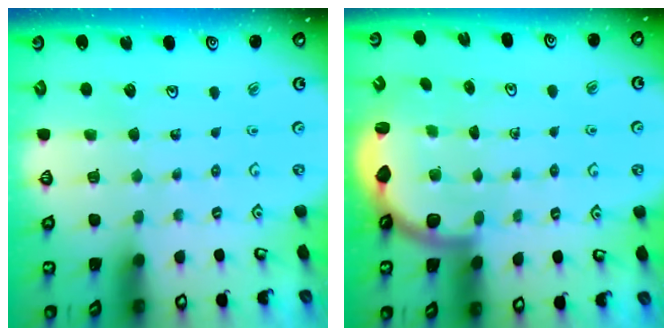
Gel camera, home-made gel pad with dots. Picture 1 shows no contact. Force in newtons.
{"total": 2.6, "press": 2.6, "slide": 0.7}